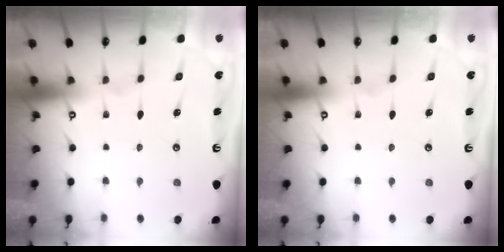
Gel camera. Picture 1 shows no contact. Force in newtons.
{"total": 0.0}